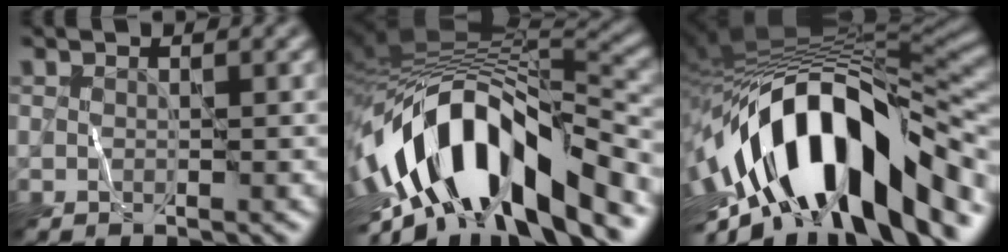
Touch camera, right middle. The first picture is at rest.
{"total": 13.5, "force": [-5.5, 5.8, 10.9], "torque": [-0.176, 0.013, -0.101]}
{"total": 16.2, "force": [-4.6, 6.6, 14.0], "torque": [-0.222, 0.026, -0.089]}